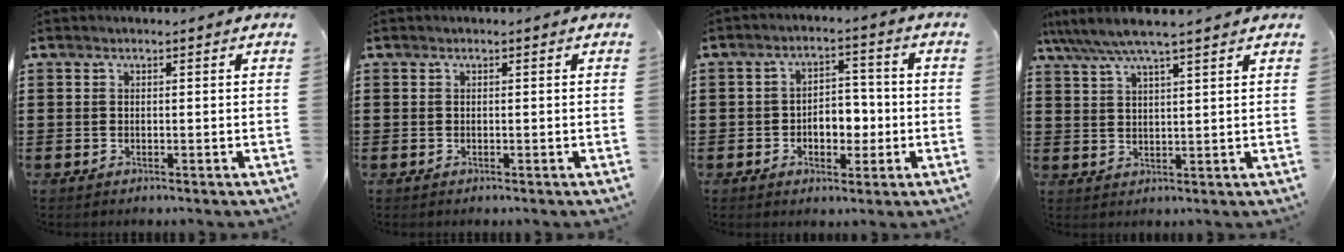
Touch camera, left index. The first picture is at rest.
{"total": 0.0}
{"total": 5.1, "force": [-1.2, 3.4, 3.6], "torque": [-0.056, 0.003, -0.030]}
{"total": 5.3, "force": [4.4, 0.0, 2.9], "torque": [-0.071, -0.017, 0.078]}